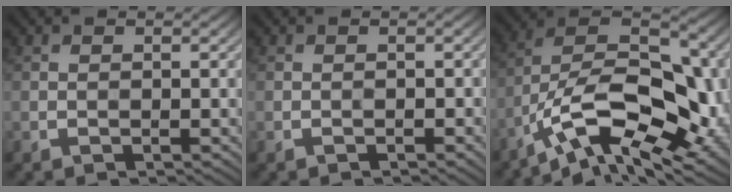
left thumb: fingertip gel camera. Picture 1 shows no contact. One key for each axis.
{"total": 0.6, "fx": -0.4, "fy": 0.2, "fz": 0.3, "tx": -0.002, "ty": 0.001, "tz": -0.006}
{"total": 16.6, "fx": -8.4, "fy": 7.3, "fz": 12.3, "tx": -0.208, "ty": 0.003, "tz": -0.155}